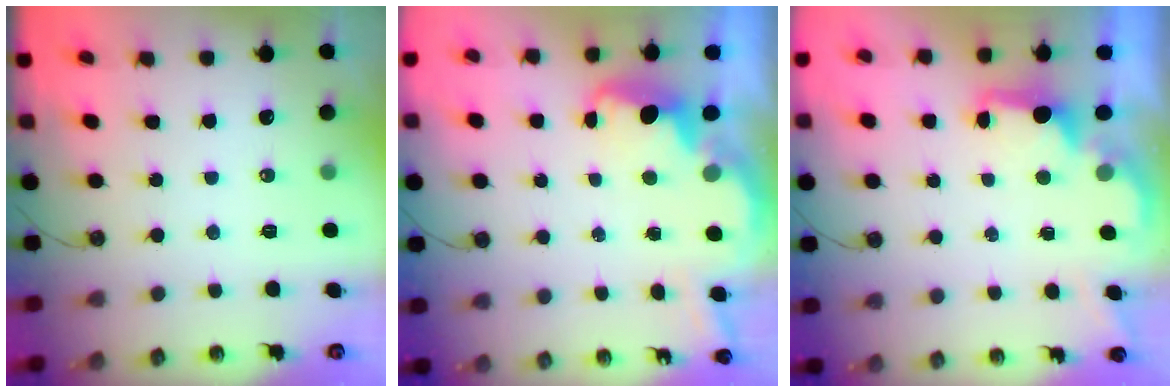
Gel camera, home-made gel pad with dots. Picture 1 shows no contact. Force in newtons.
{"total": 3.9, "press": 3.9, "slide": 0.5}
{"total": 2.1, "press": 1.9, "slide": 0.8}